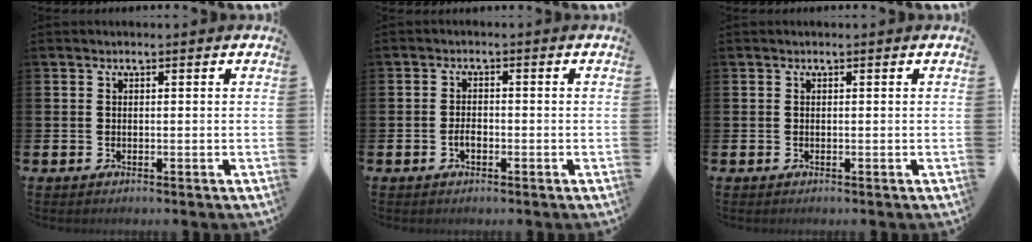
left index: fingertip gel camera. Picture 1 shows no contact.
{"total": 1.8, "force": [-0.6, 1.0, 1.3], "torque": [-0.018, 0.000, -0.015]}
{"total": 0.0}